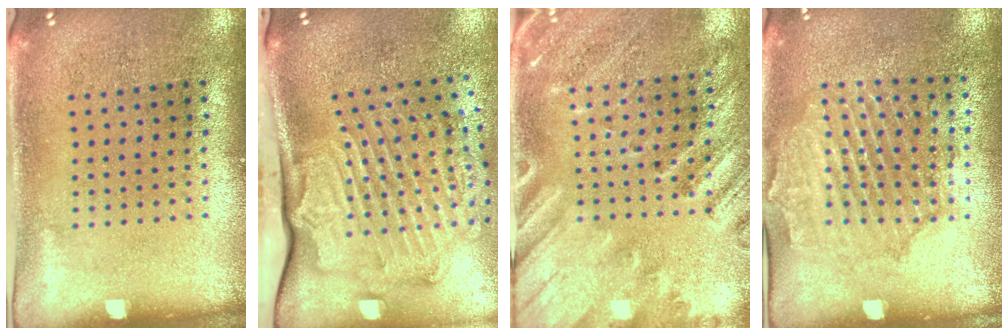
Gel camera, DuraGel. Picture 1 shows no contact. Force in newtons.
{"total": 2.5, "press": 2.2, "slide": 1.2}
{"total": 2.4, "press": 1.9, "slide": 1.5}
{"total": 1.6, "press": 1.6, "slide": 0.2}